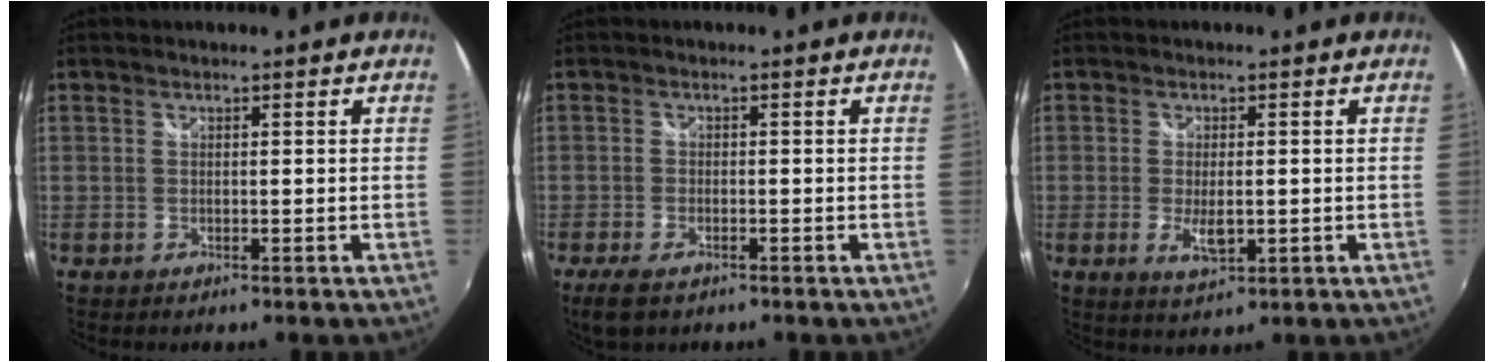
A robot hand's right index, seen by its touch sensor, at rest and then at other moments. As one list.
[{"total": 4.5, "force": [-3.1, 2.0, 2.7], "torque": [-0.065, -0.016, -0.055]}, {"total": 4.5, "force": [-0.8, 2.0, 3.9], "torque": [-0.072, -0.011, -0.011]}]